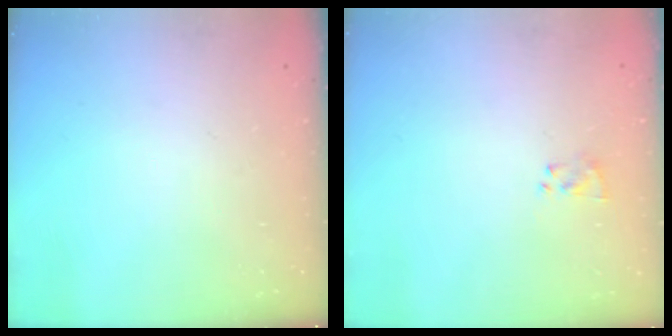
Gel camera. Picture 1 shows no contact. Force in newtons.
{"total": 2.2, "press": 2.0, "slide": 1.0}